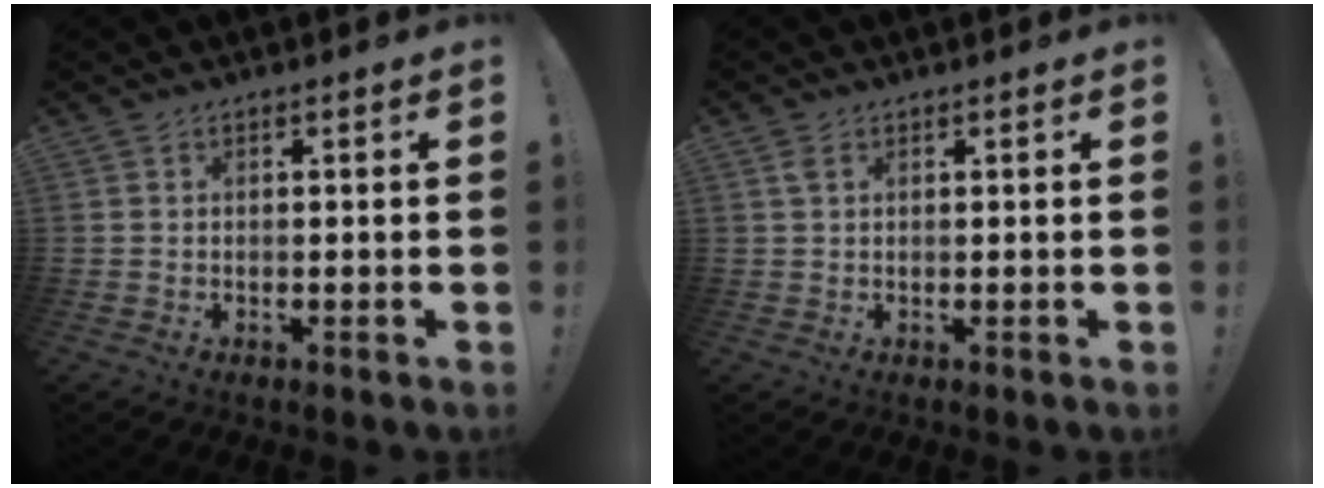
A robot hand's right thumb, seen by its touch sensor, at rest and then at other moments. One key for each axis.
{"total": 1.7, "fx": 0.9, "fy": 0.9, "fz": 1.1, "tx": -0.022, "ty": 0.002, "tz": 0.017}